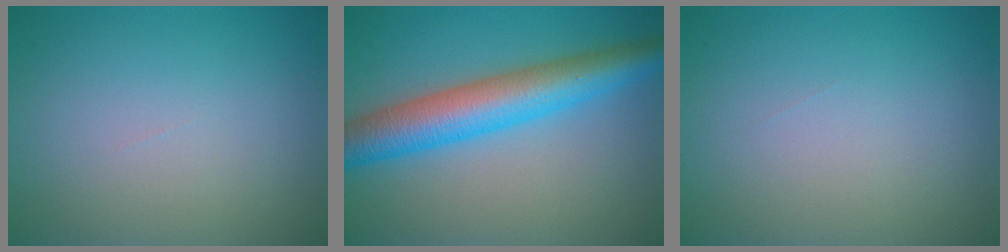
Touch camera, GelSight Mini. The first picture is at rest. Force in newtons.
{"total": 7.4, "press": 7.4, "slide": 0.0}
{"total": 0.0}